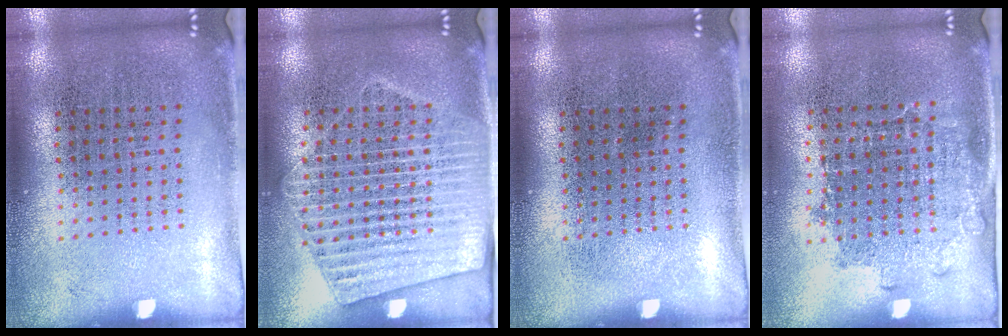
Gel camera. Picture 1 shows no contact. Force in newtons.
{"total": 2.0, "press": 1.8, "slide": 0.9}
{"total": 0.0}
{"total": 1.3, "press": 1.1, "slide": 0.8}